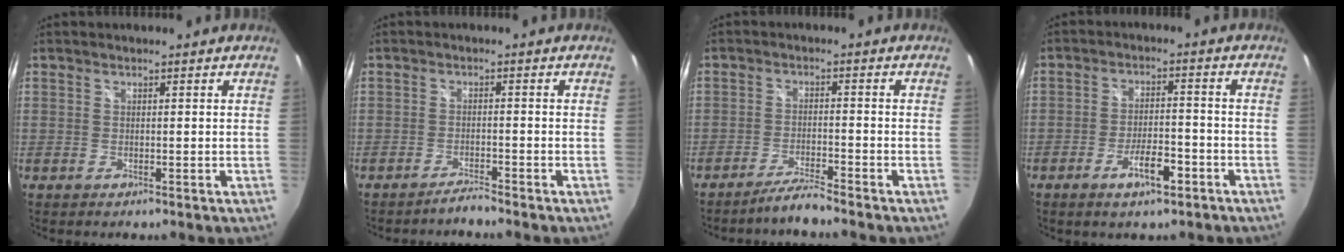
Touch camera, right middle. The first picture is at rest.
{"total": 2.2, "force": [-2.1, -0.3, 0.4], "torque": [-0.019, -0.002, -0.043]}
{"total": 4.1, "force": [-3.8, -0.6, 1.4], "torque": [-0.046, -0.001, -0.074]}
{"total": 6.4, "force": [-3.9, 2.3, 4.5], "torque": [-0.088, 0.000, -0.058]}